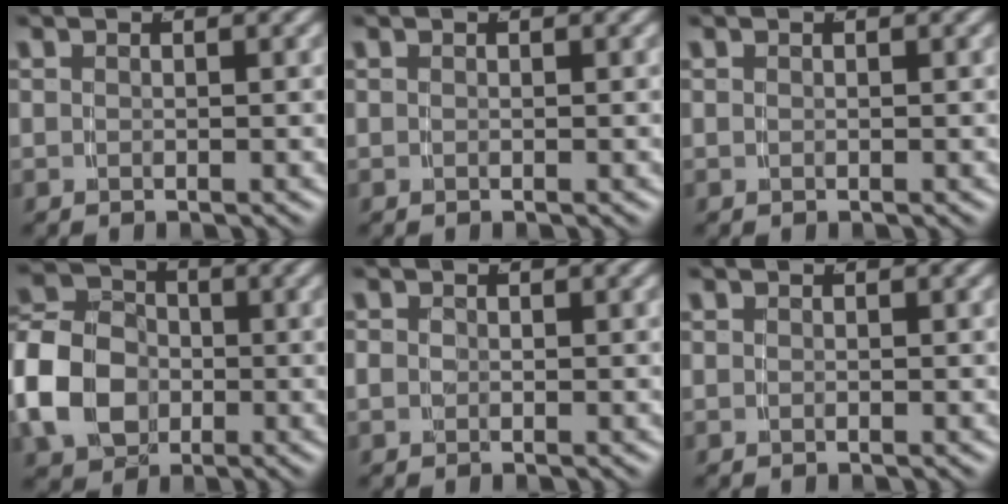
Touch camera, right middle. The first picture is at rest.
{"total": 0.0}
{"total": 0.0}
{"total": 9.0, "force": [-1.2, 7.6, 4.7], "torque": [-0.107, -0.017, -0.019]}
{"total": 0.9, "force": [-0.3, 0.7, 0.4], "torque": [-0.016, -0.011, -0.002]}
{"total": 0.0}